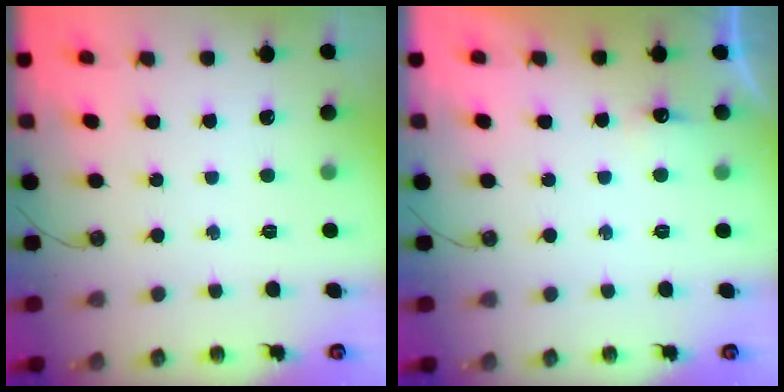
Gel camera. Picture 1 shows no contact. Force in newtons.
{"total": 5.4, "press": 5.3, "slide": 1.2}